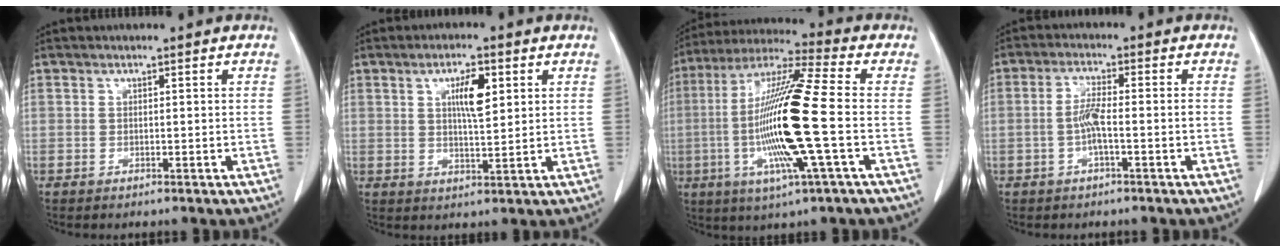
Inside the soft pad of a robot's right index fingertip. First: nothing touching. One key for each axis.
{"total": 5.6, "fx": 2.0, "fy": 1.3, "fz": 5.1, "tx": -0.089, "ty": -0.001, "tz": 0.035}
{"total": 18.6, "fx": -2.9, "fy": 0.0, "fz": 18.3, "tx": -0.371, "ty": -0.008, "tz": -0.065}
{"total": 3.9, "fx": -1.0, "fy": 0.3, "fz": 3.8, "tx": -0.077, "ty": 0.007, "tz": -0.020}